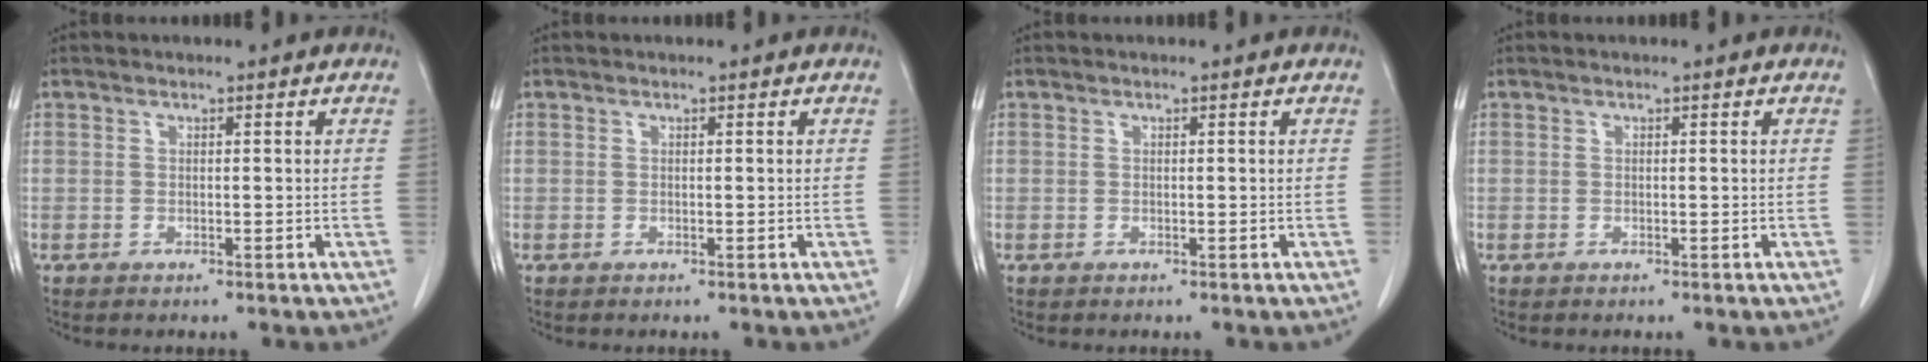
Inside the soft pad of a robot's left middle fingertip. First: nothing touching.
{"total": 0.0}
{"total": 0.0}
{"total": 0.0}